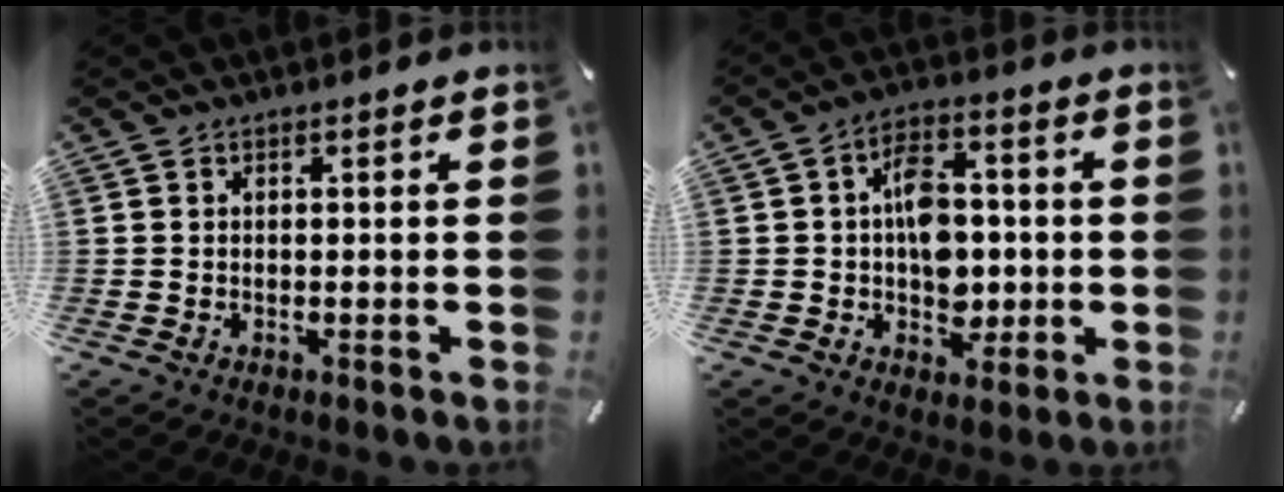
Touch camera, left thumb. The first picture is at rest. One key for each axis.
{"total": 10.1, "fx": -0.4, "fy": 7.5, "fz": 6.7, "tx": -0.105, "ty": 0.009, "tz": -0.007}